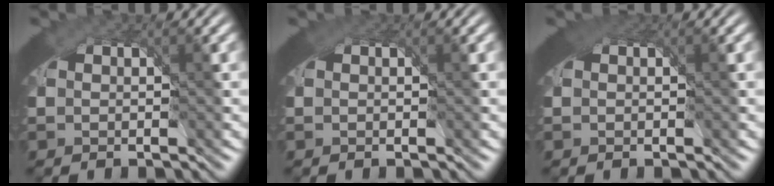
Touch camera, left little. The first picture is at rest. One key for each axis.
{"total": 0.6, "fx": 0.2, "fy": 0.4, "fz": 0.2, "tx": -0.002, "ty": -0.001, "tz": 0.003}
{"total": 1.6, "fx": 0.9, "fy": 0.9, "fz": 1.0, "tx": -0.018, "ty": -0.002, "tz": 0.014}